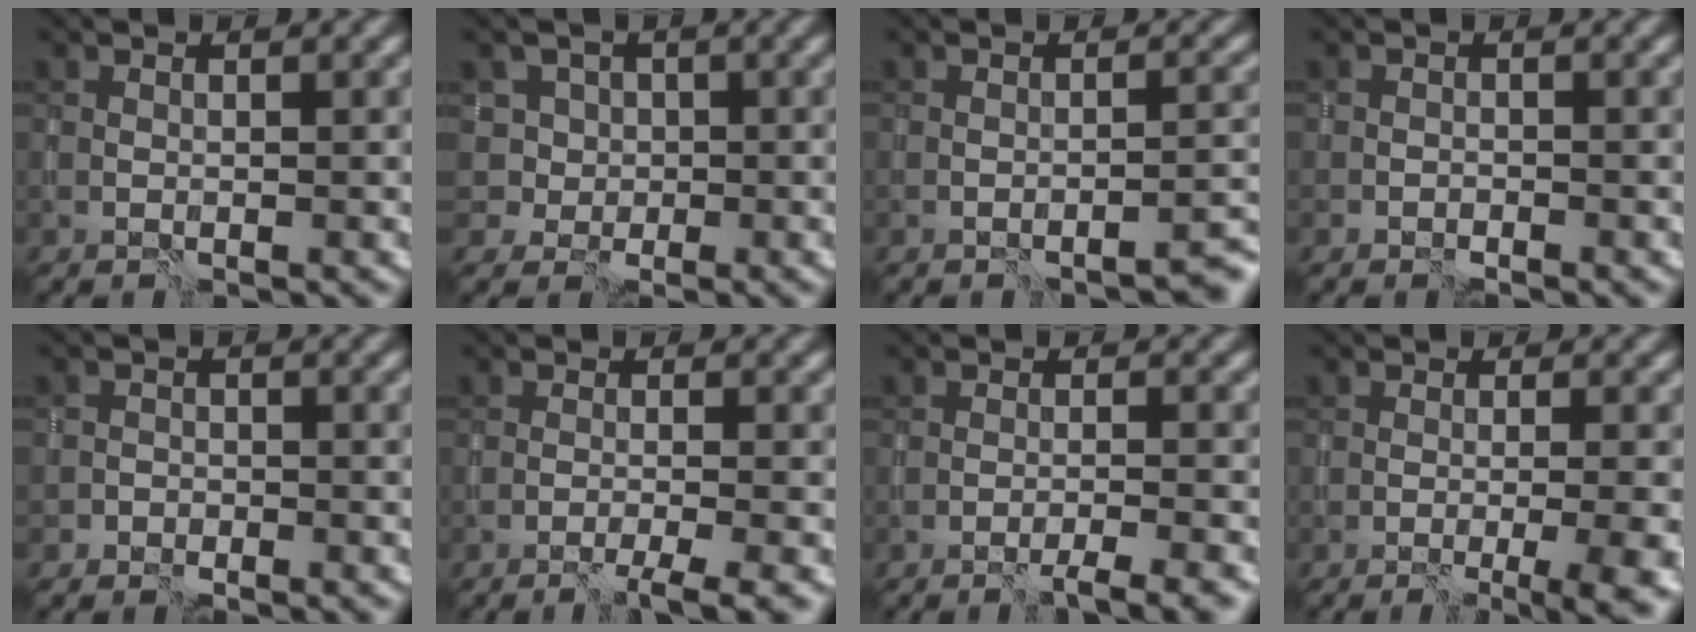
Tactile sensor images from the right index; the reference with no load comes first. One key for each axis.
{"total": 3.8, "fx": 1.4, "fy": 3.5, "fz": 0.7, "tx": -0.007, "ty": 0.003, "tz": 0.016}
{"total": 2.4, "fx": -2.0, "fy": 0.3, "fz": 1.4, "tx": -0.020, "ty": -0.007, "tz": -0.033}
{"total": 0.9, "fx": -0.5, "fy": 0.7, "fz": 0.0, "tx": 0.001, "ty": -0.004, "tz": -0.011}
{"total": 1.7, "fx": -1.3, "fy": 1.0, "fz": -0.3, "tx": 0.018, "ty": 0.005, "tz": -0.026}
{"total": 2.7, "fx": -1.7, "fy": 0.2, "fz": 2.1, "tx": -0.026, "ty": -0.003, "tz": -0.039}
{"total": 2.8, "fx": -2.0, "fy": 0.2, "fz": 2.0, "tx": -0.014, "ty": 0.002, "tz": -0.041}
{"total": 6.4, "fx": -1.8, "fy": 2.0, "fz": 5.8, "tx": -0.042, "ty": -0.008, "tz": -0.020}